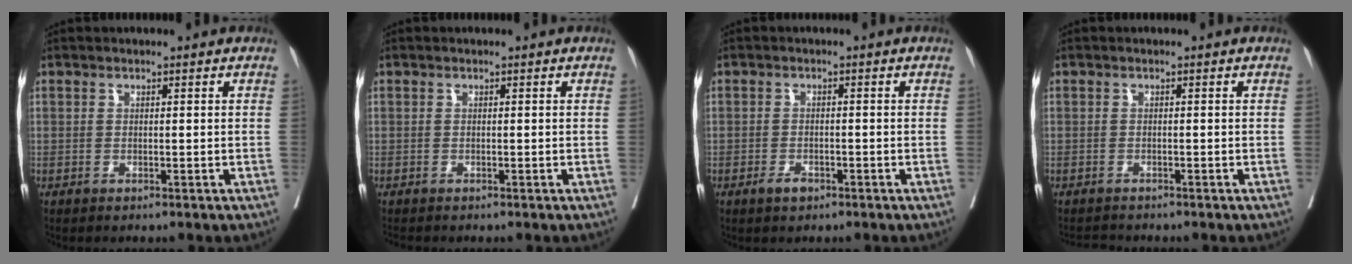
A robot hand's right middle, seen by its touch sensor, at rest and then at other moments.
{"total": 0.8, "force": [-0.8, 0.1, 0.2], "torque": [-0.008, -0.003, -0.017]}
{"total": 1.9, "force": [-1.2, 1.0, 1.1], "torque": [-0.018, 0.002, -0.018]}
{"total": 1.8, "force": [-1.8, 0.2, 0.0], "torque": [-0.001, -0.008, -0.030]}